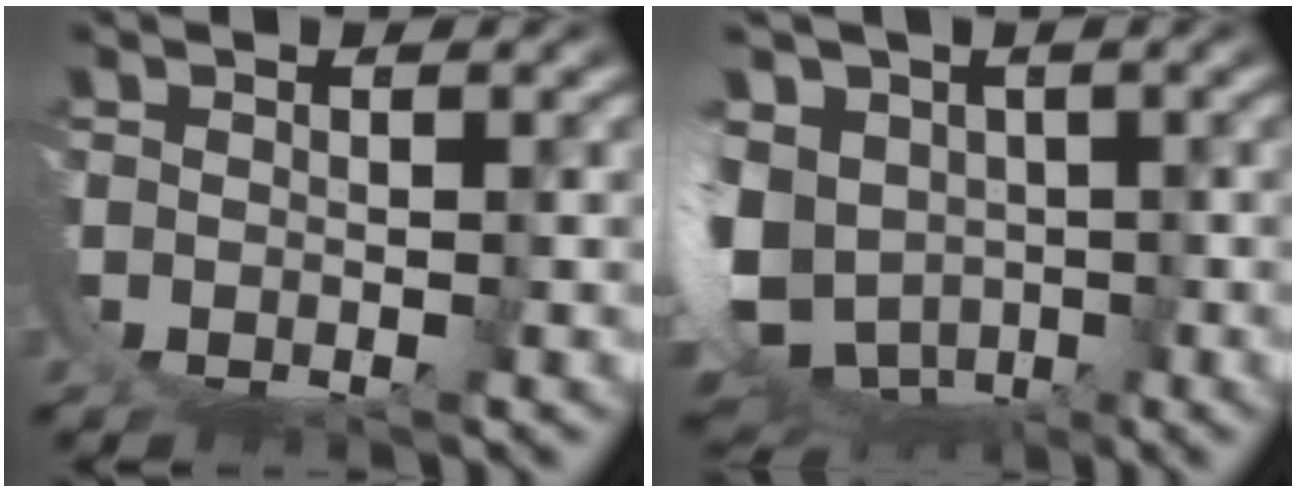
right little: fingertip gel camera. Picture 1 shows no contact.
{"total": 9.9, "force": [-2.1, 8.2, 5.0], "torque": [-0.147, -0.060, -0.014]}